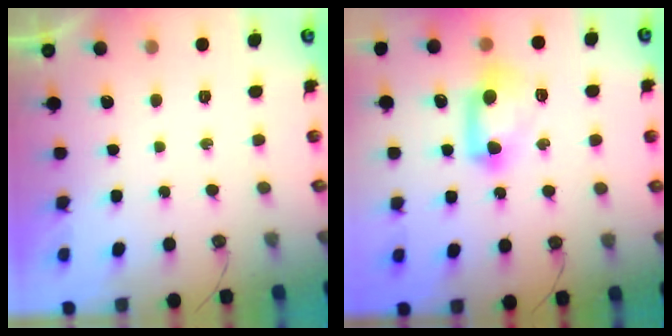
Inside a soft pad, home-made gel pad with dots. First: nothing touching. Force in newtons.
{"total": 17.6, "press": 12.2, "slide": 12.7}